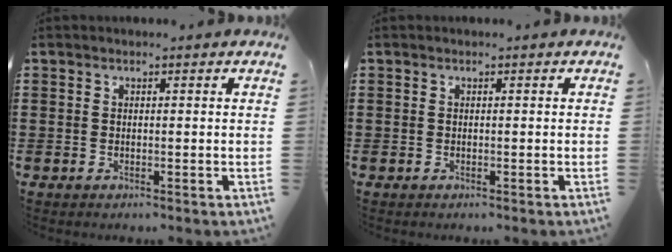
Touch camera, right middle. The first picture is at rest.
{"total": 0.0}